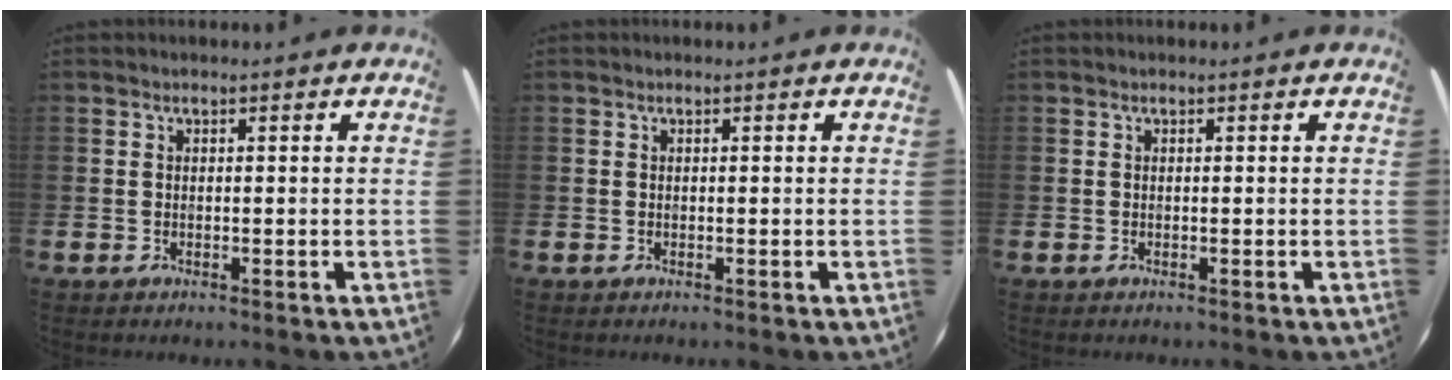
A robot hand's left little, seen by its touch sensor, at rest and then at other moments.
{"total": 0.0}
{"total": 0.0}